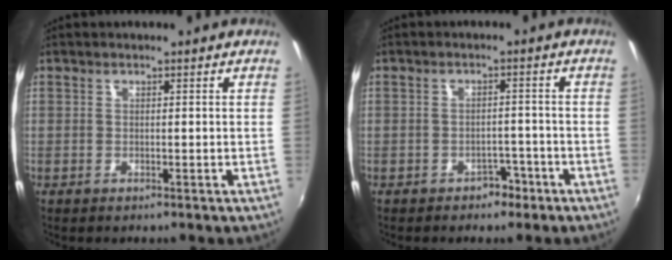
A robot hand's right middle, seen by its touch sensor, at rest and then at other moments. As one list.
[{"total": 3.2, "force": [-2.2, 2.1, 1.0], "torque": [-0.022, 0.005, -0.026]}]